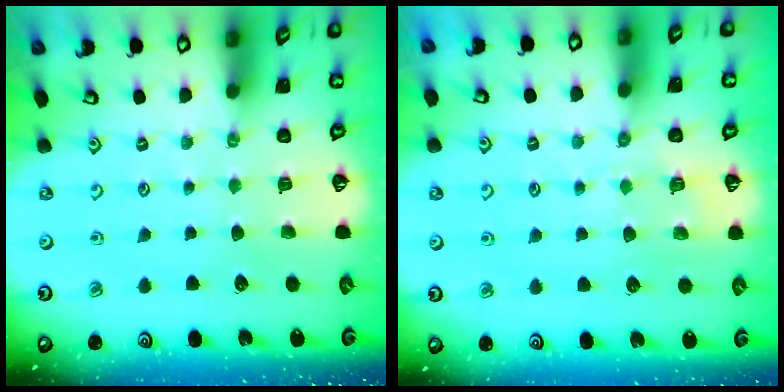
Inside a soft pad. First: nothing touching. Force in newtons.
{"total": 4.9, "press": 4.8, "slide": 1.2}